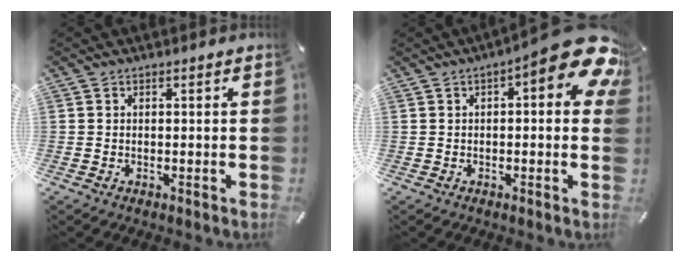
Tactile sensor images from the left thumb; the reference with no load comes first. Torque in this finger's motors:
{"motor_torque": [0.01, 1.01, 1.10, -0.44, 0.18]}